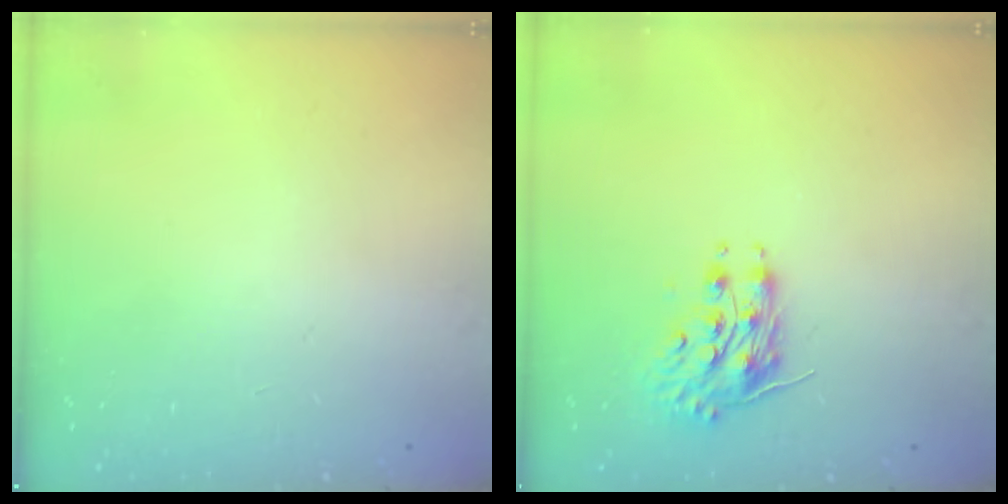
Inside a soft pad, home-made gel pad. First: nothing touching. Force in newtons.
{"total": 8.2, "press": 8.2, "slide": 0.3}